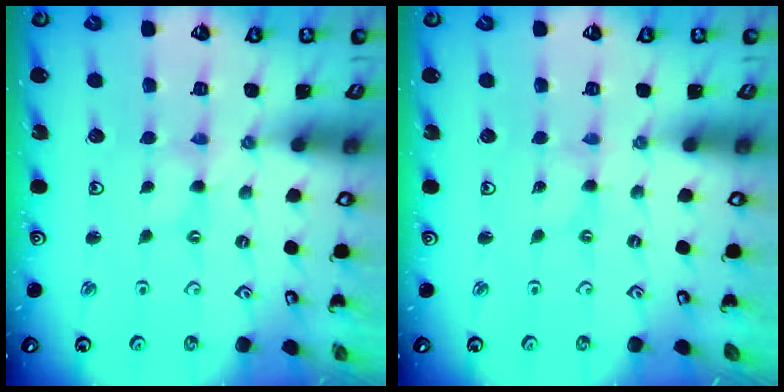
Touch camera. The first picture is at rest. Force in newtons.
{"total": 0.0}